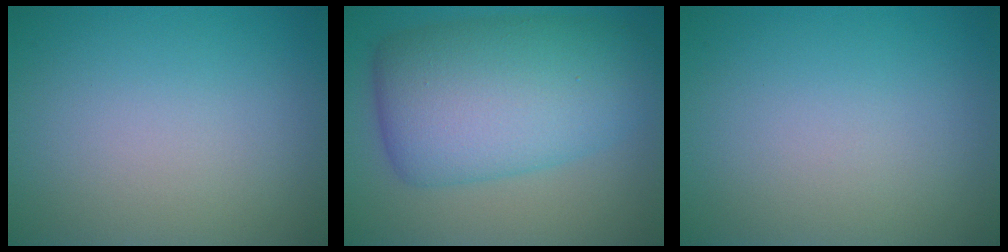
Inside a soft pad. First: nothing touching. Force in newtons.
{"total": 10.5, "press": 10.5, "slide": 0.2}
{"total": 0.0}